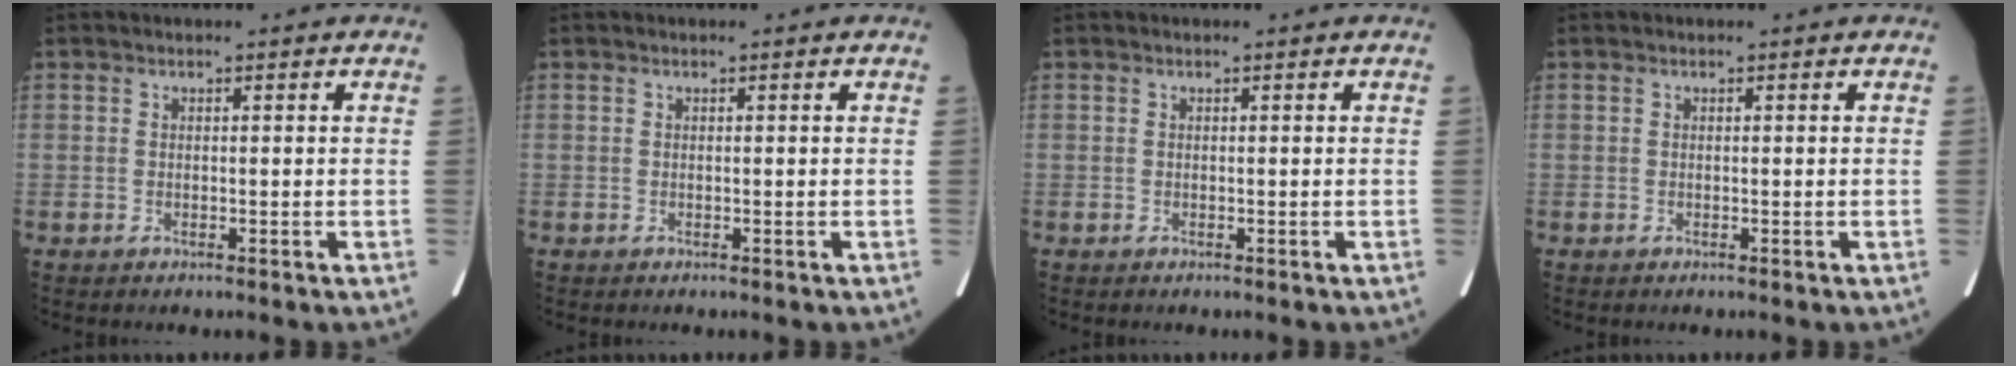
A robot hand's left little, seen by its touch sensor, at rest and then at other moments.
{"total": 0.0}
{"total": 0.0}
{"total": 0.0}